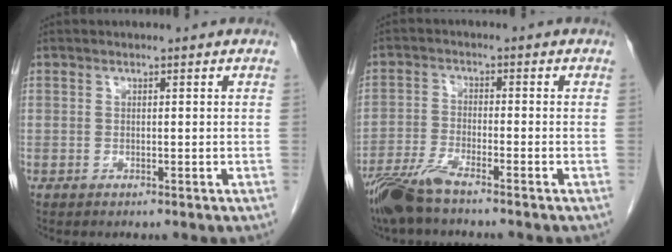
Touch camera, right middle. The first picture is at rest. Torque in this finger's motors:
{"motor_torque": [0.66, -0.56, 0.06, 0.03]}